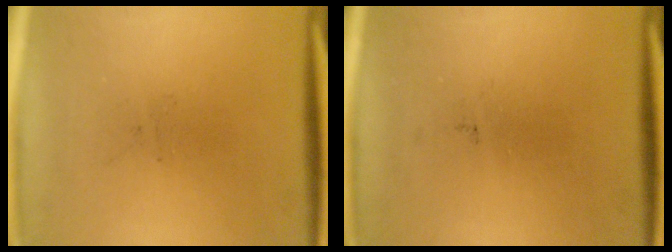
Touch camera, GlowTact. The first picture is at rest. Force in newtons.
{"total": 0.0}